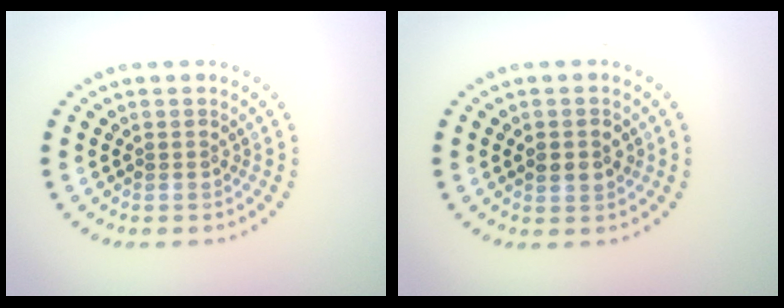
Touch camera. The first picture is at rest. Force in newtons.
{"total": 2.4, "press": 2.4, "slide": 0.1}